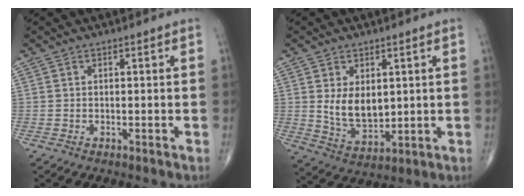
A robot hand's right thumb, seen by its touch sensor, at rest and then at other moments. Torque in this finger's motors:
{"motor_torque": [0.69, 0.76, 0.44, 0.21, 0.07]}